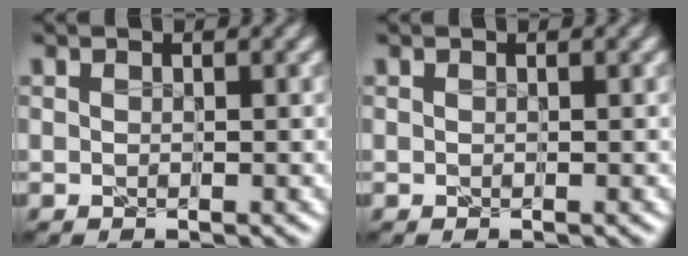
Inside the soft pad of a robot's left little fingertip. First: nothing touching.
{"total": 0.0}